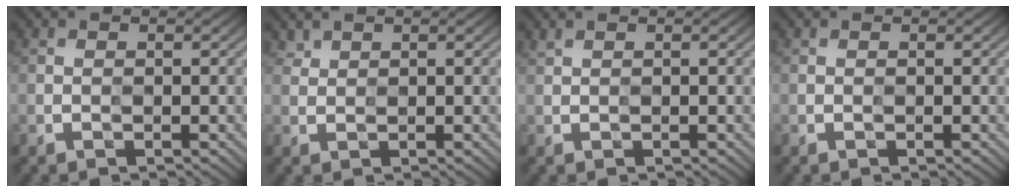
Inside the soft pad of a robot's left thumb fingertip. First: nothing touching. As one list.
[{"total": 2.0, "force": [1.9, 0.6, 0.0], "torque": [-0.004, 0.005, 0.043]}, {"total": 0.8, "force": [0.8, -0.1, 0.3], "torque": [-0.010, 0.004, 0.018]}, {"total": 0.0}]